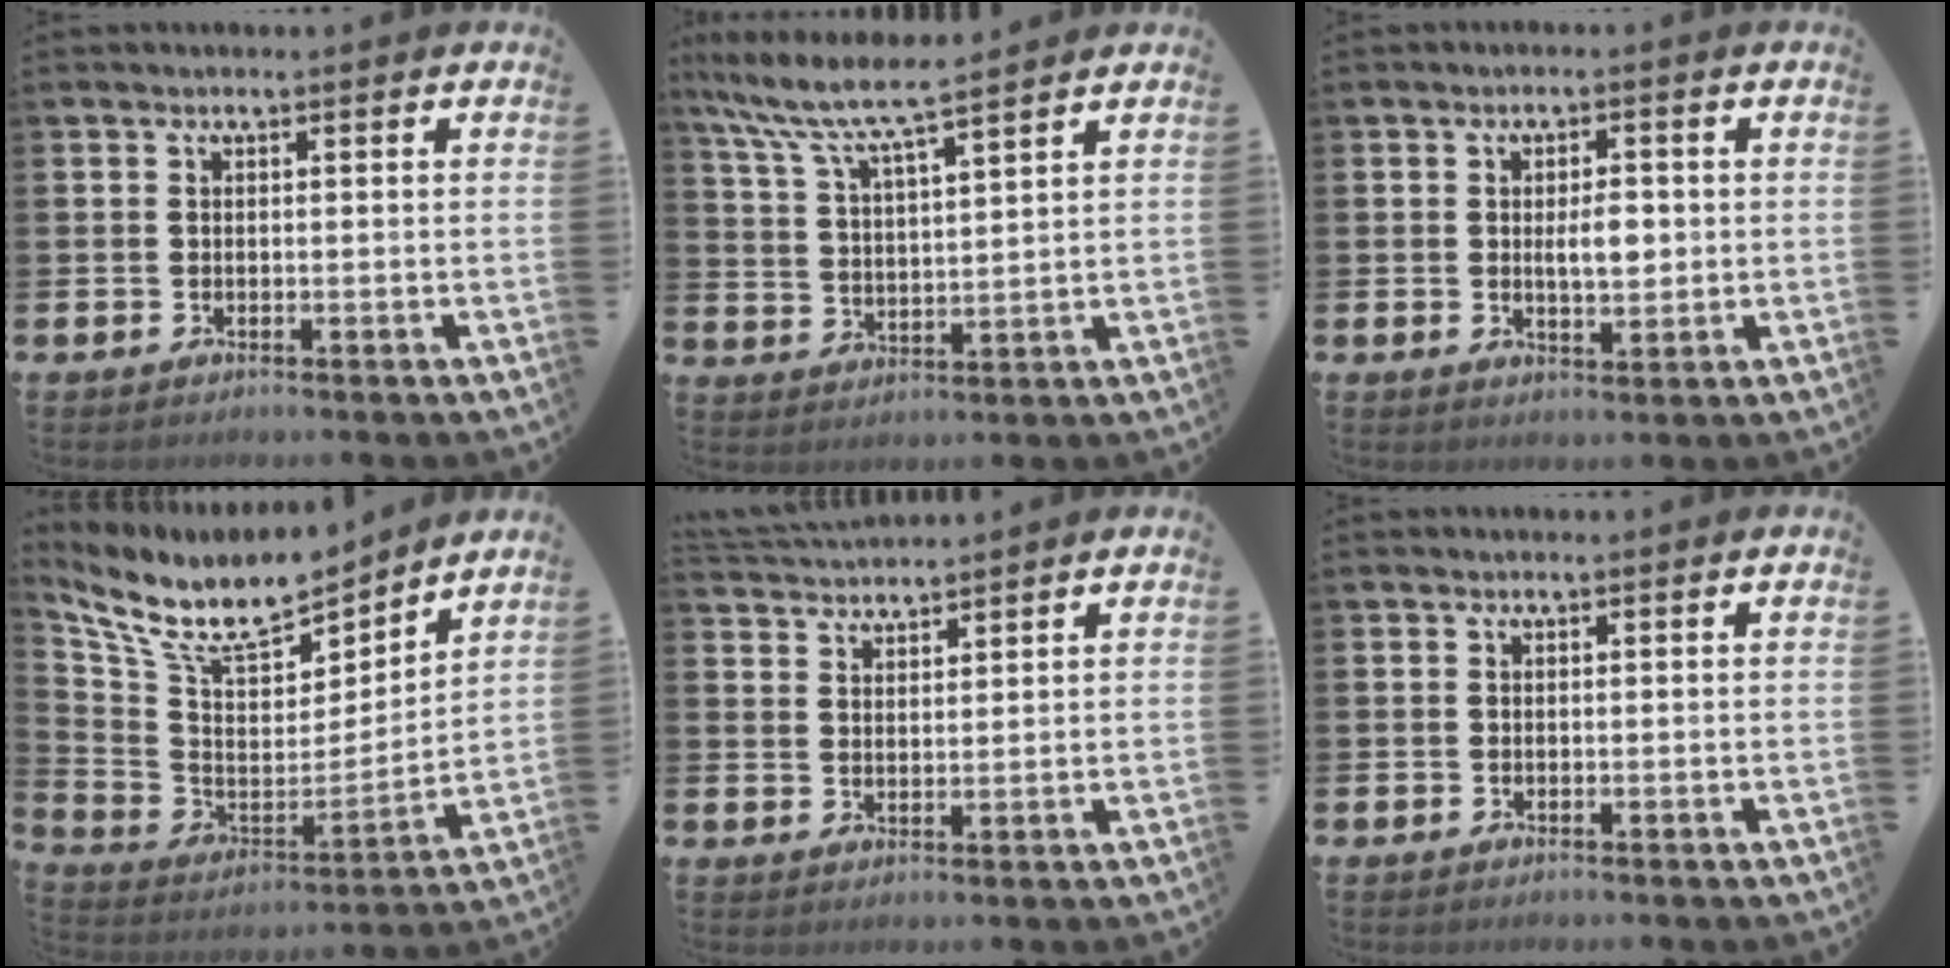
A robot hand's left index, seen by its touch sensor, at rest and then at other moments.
{"total": 7.8, "force": [7.2, 0.2, 2.9], "torque": [-0.084, -0.042, 0.125]}
{"total": 3.3, "force": [0.3, 1.5, 2.9], "torque": [-0.039, -0.002, -0.001]}
{"total": 10.2, "force": [8.8, 3.3, 4.1], "torque": [-0.130, -0.057, 0.155]}
{"total": 3.3, "force": [3.3, 0.4, -0.2], "torque": [-0.004, -0.016, 0.060]}
{"total": 0.0}